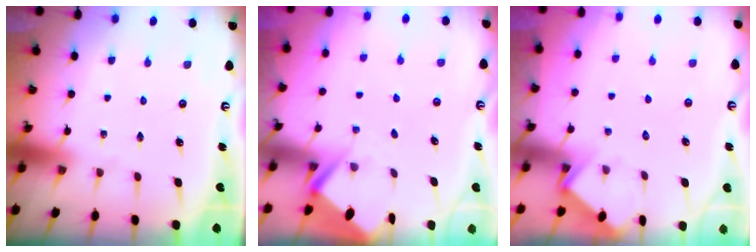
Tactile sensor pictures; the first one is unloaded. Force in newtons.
{"total": 2.9, "press": 2.9, "slide": 0.4}
{"total": 4.4, "press": 4.4, "slide": 0.5}